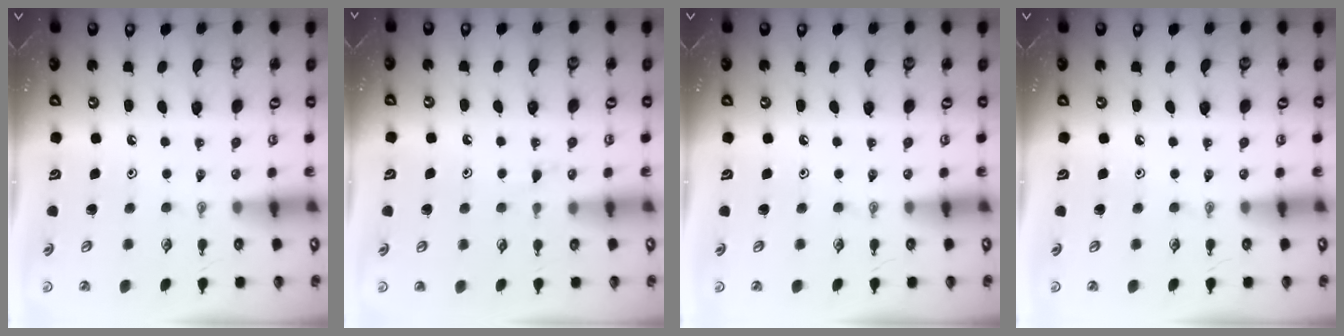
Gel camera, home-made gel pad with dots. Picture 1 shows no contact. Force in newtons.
{"total": 5.2, "press": 5.2, "slide": 0.5}
{"total": 0.0}
{"total": 0.0}